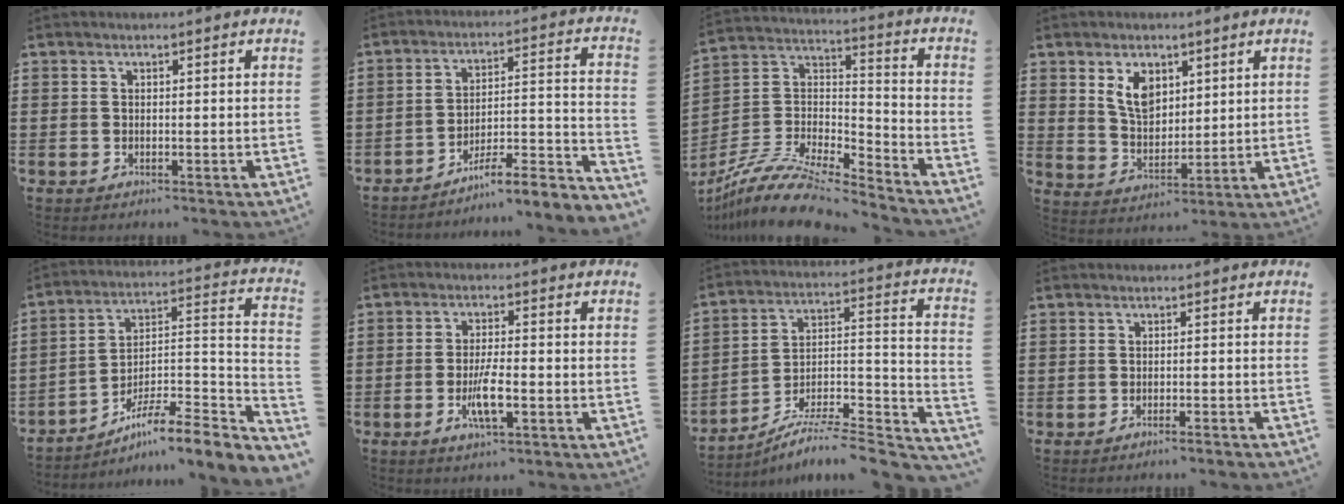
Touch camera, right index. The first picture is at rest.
{"total": 5.7, "force": [-4.9, 0.5, 2.9], "torque": [-0.049, -0.015, -0.098]}
{"total": 11.6, "force": [-9.8, 3.4, 5.3], "torque": [-0.108, 0.027, -0.192]}
{"total": 6.3, "force": [3.0, 4.0, 3.9], "torque": [-0.083, 0.008, 0.053]}
{"total": 6.5, "force": [-5.3, 0.7, 3.8], "torque": [-0.060, -0.010, -0.109]}
{"total": 5.0, "force": [-1.8, 1.1, 4.5], "torque": [-0.094, -0.006, -0.037]}
{"total": 6.3, "force": [-5.5, 0.7, 3.0], "torque": [-0.042, -0.007, -0.110]}
{"total": 0.9, "force": [-0.9, -0.2, 0.3], "torque": [-0.008, 0.000, -0.017]}